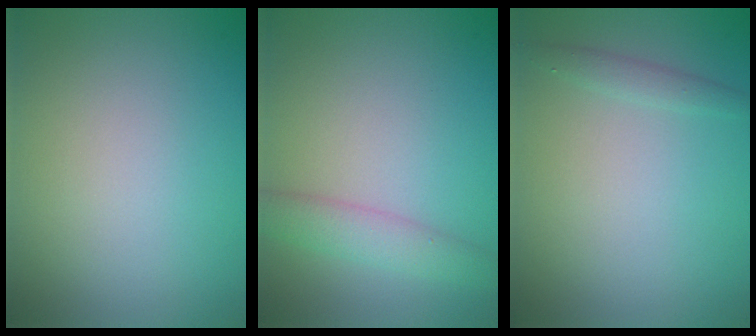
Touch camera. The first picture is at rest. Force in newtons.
{"total": 2.9, "press": 2.9, "slide": 0.1}
{"total": 1.1, "press": 1.1, "slide": 0.0}